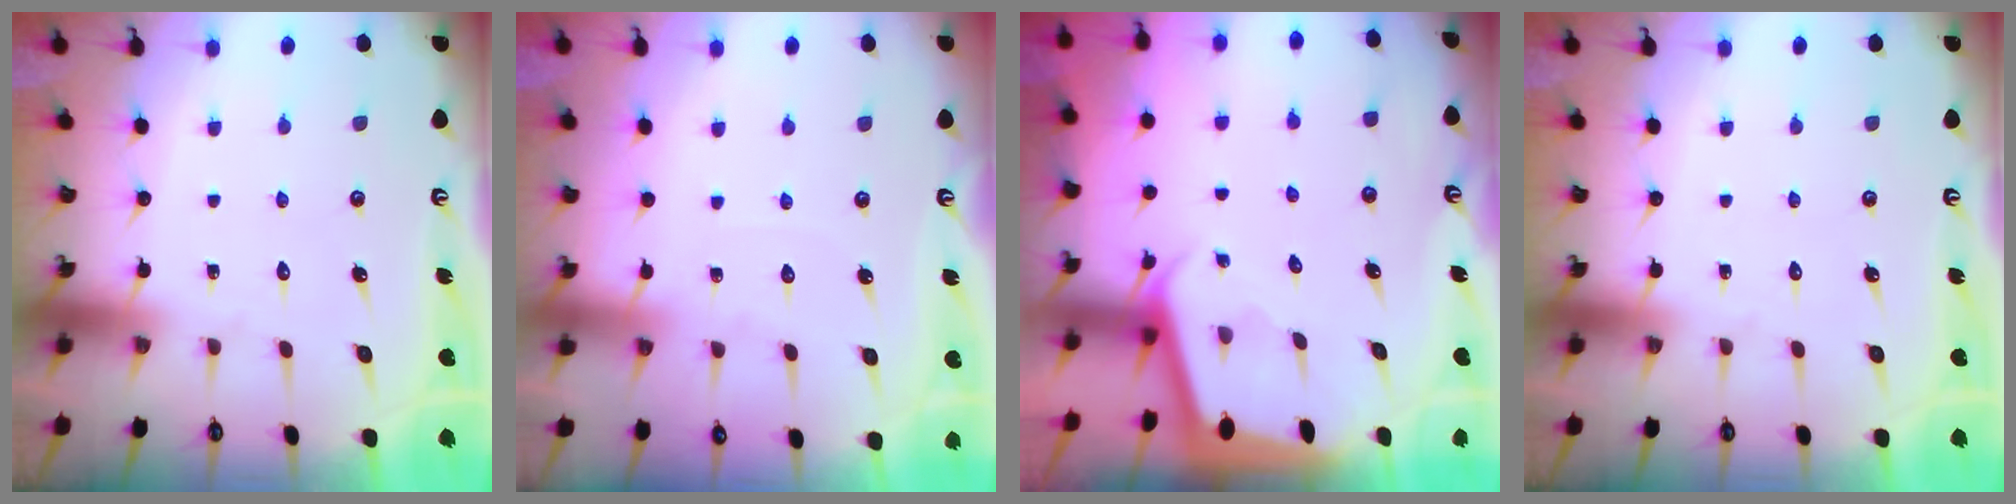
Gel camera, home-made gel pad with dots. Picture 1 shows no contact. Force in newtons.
{"total": 3.0, "press": 2.9, "slide": 0.4}
{"total": 2.1, "press": 2.1, "slide": 0.1}
{"total": 0.0}